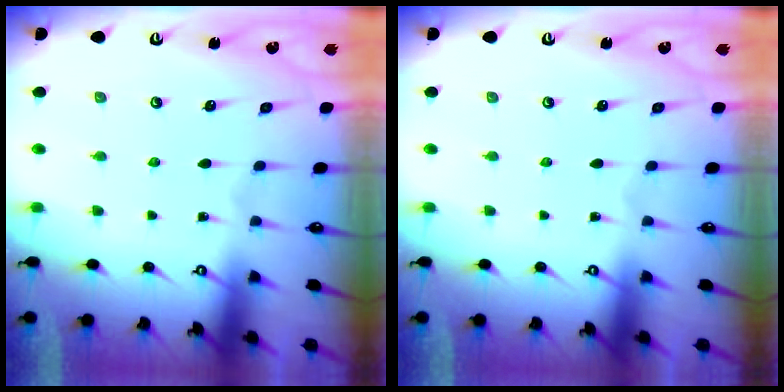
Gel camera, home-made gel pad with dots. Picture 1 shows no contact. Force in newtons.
{"total": 0.0}